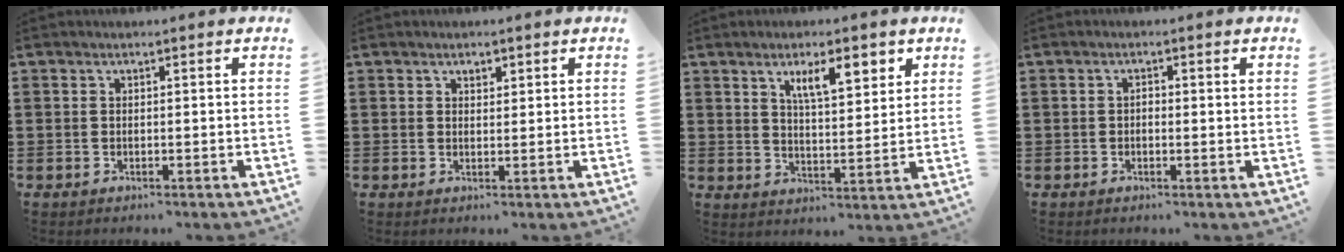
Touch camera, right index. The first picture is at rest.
{"total": 1.2, "force": [0.8, 0.7, 0.5], "torque": [-0.011, 0.002, 0.016]}
{"total": 7.2, "force": [3.8, 2.3, 5.7], "torque": [-0.097, -0.001, 0.060]}
{"total": 0.7, "force": [-0.1, 0.2, 0.7], "torque": [-0.013, -0.004, -0.001]}